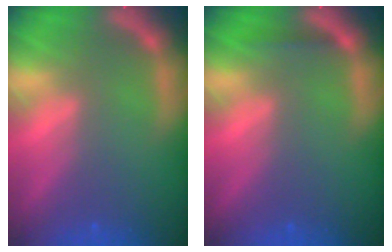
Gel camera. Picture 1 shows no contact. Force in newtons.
{"total": 0.9}